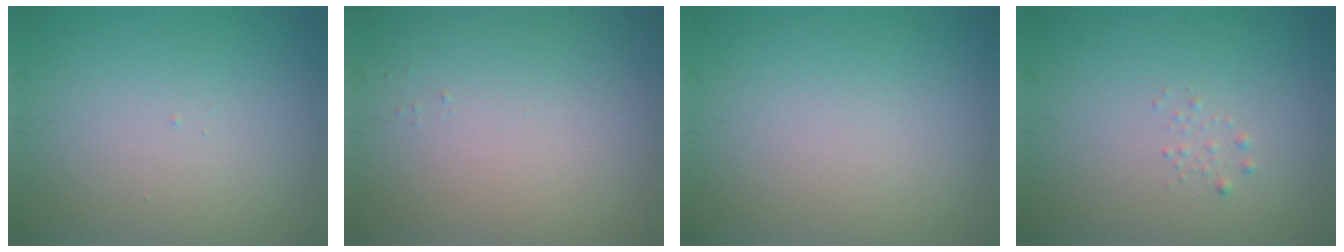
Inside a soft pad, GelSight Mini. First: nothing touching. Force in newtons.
{"total": 0.0}
{"total": 0.0}
{"total": 0.6, "press": 0.6, "slide": 0.0}